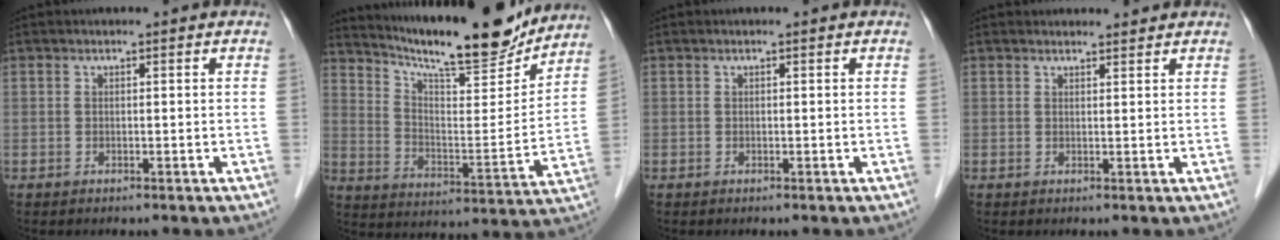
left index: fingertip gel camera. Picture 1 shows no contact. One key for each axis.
{"total": 18.9, "fx": 17.0, "fy": 2.1, "fz": 7.9, "tx": -0.136, "ty": -0.024, "tz": 0.255}
{"total": 0.0}
{"total": 2.6, "fx": 2.5, "fy": 0.6, "fz": 0.2, "tx": -0.007, "ty": 0.008, "tz": 0.033}